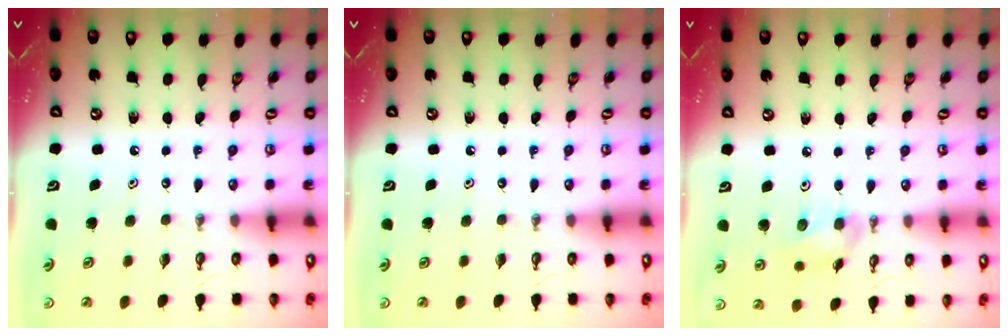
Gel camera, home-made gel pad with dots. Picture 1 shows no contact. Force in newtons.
{"total": 0.0}
{"total": 7.3, "press": 6.9, "slide": 2.3}